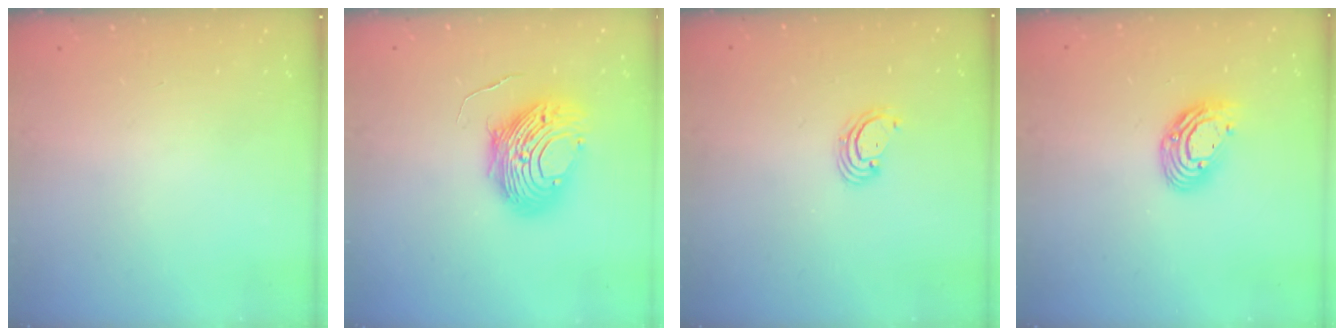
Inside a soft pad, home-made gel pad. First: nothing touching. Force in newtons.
{"total": 13.0, "press": 12.9, "slide": 1.4}
{"total": 2.4, "press": 2.4, "slide": 0.2}
{"total": 10.3, "press": 10.3, "slide": 1.1}